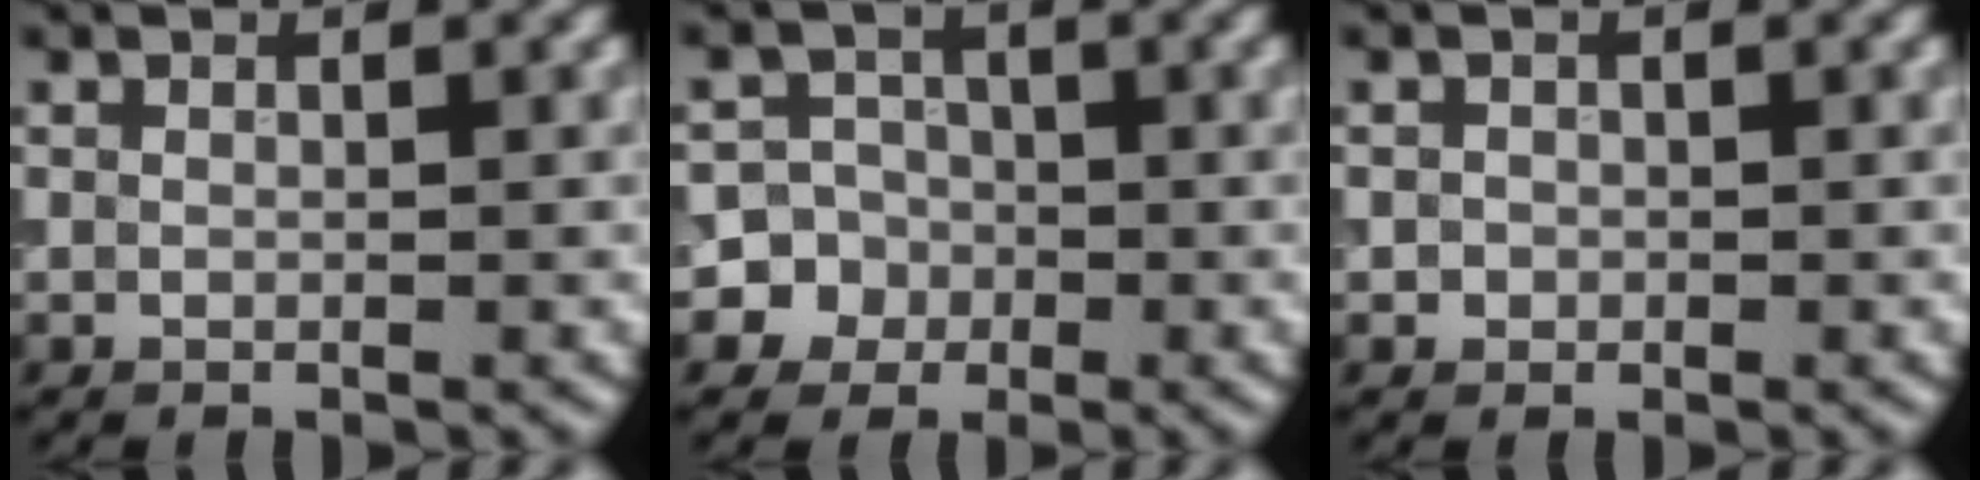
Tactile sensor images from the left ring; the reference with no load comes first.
{"total": 6.3, "force": [-1.9, 6.0, 0.5], "torque": [0.012, 0.009, -0.060]}
{"total": 0.8, "force": [-0.1, 0.8, 0.1], "torque": [0.007, -0.003, -0.003]}